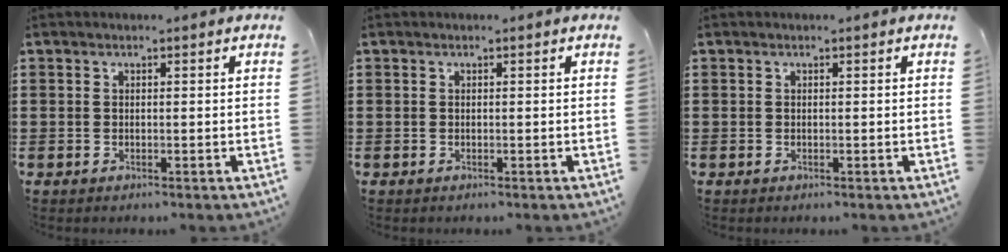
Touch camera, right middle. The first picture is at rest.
{"total": 0.0}
{"total": 0.0}